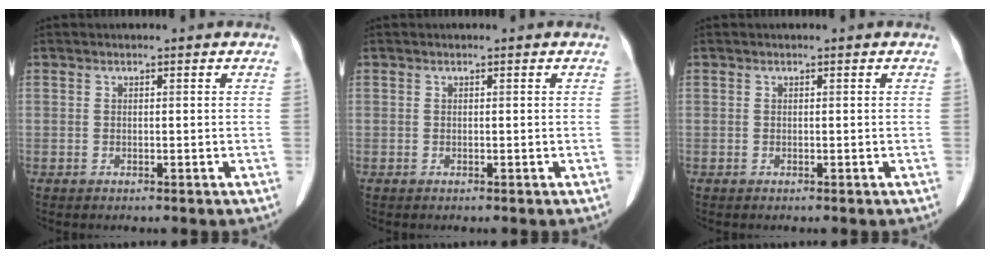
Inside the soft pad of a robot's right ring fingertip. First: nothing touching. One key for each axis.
{"total": 0.0}
{"total": 0.0}